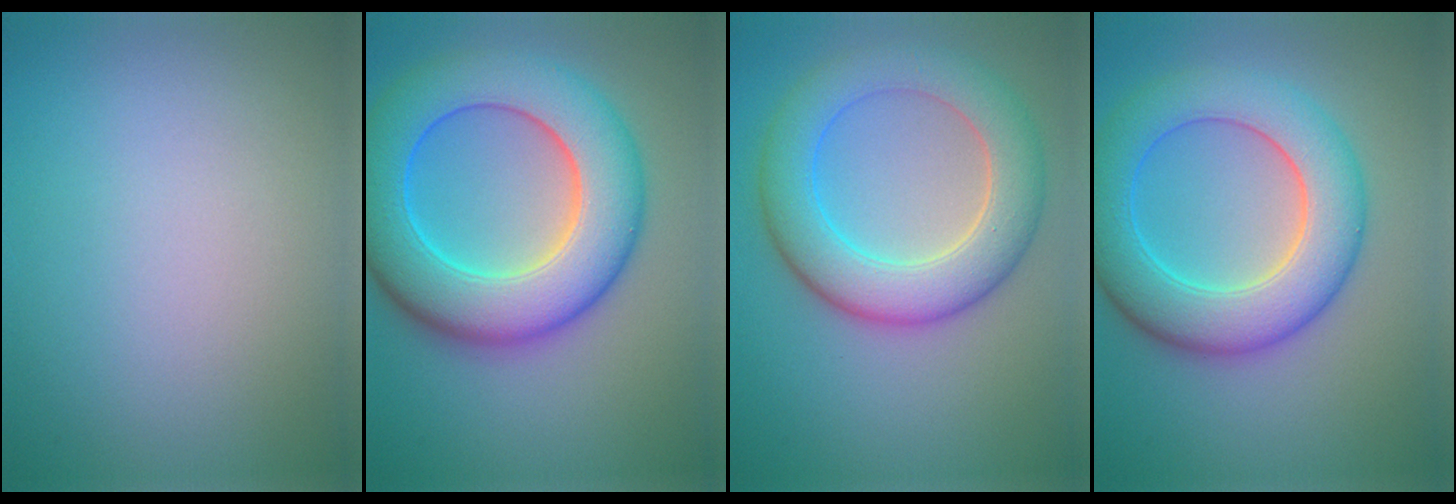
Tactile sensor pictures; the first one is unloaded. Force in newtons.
{"total": 11.0, "press": 11.0, "slide": 0.2}
{"total": 7.3, "press": 7.3, "slide": 0.2}
{"total": 8.2, "press": 8.2, "slide": 0.1}